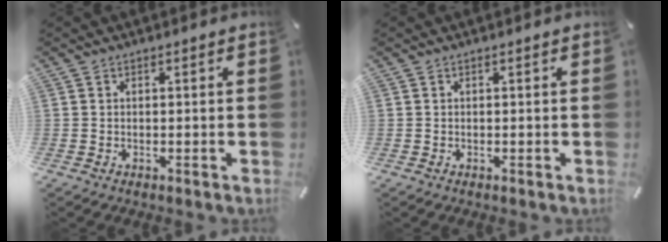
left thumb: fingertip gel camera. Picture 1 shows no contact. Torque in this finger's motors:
{"motor_torque": [0.00, 0.00, -0.01, -0.01, 0.00]}